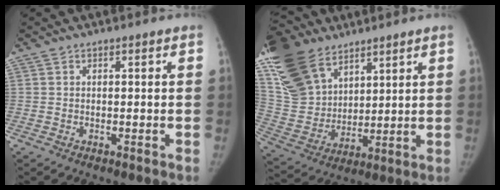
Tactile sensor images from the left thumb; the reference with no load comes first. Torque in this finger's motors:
{"motor_torque": [0.52, 0.04, 1.49, -1.28, 0.30]}